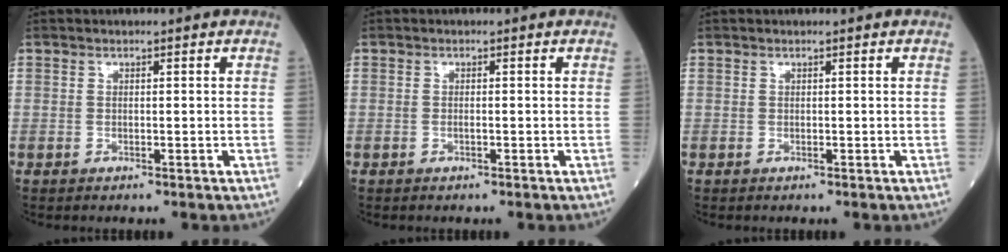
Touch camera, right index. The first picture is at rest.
{"total": 0.8, "force": [-0.2, 0.2, 0.7], "torque": [-0.017, -0.001, -0.002]}
{"total": 0.0}